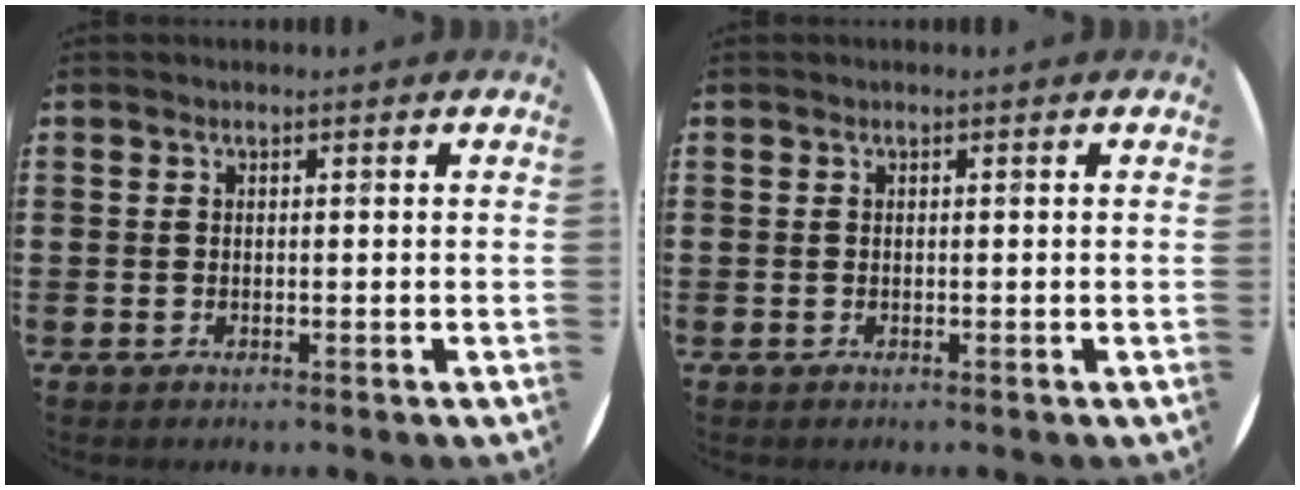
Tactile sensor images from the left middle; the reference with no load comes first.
{"total": 0.0}